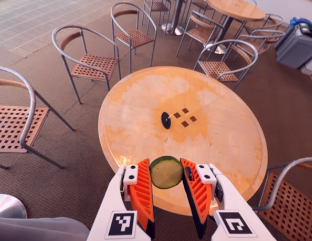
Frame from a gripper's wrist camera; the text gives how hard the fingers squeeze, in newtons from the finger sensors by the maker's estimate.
{"total": 8.4, "left": 8.0, "right": 8.8}